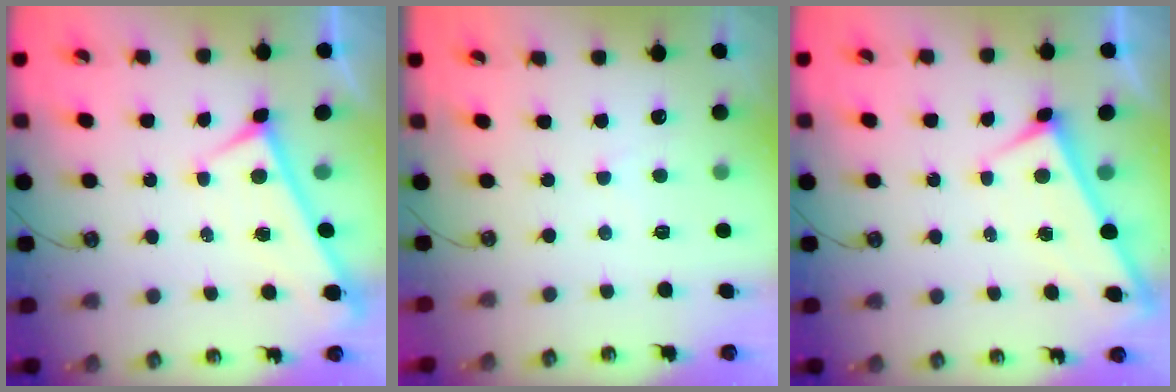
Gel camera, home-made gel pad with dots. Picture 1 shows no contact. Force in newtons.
{"total": 2.2, "press": 2.1, "slide": 0.4}
{"total": 1.2, "press": 1.1, "slide": 0.4}